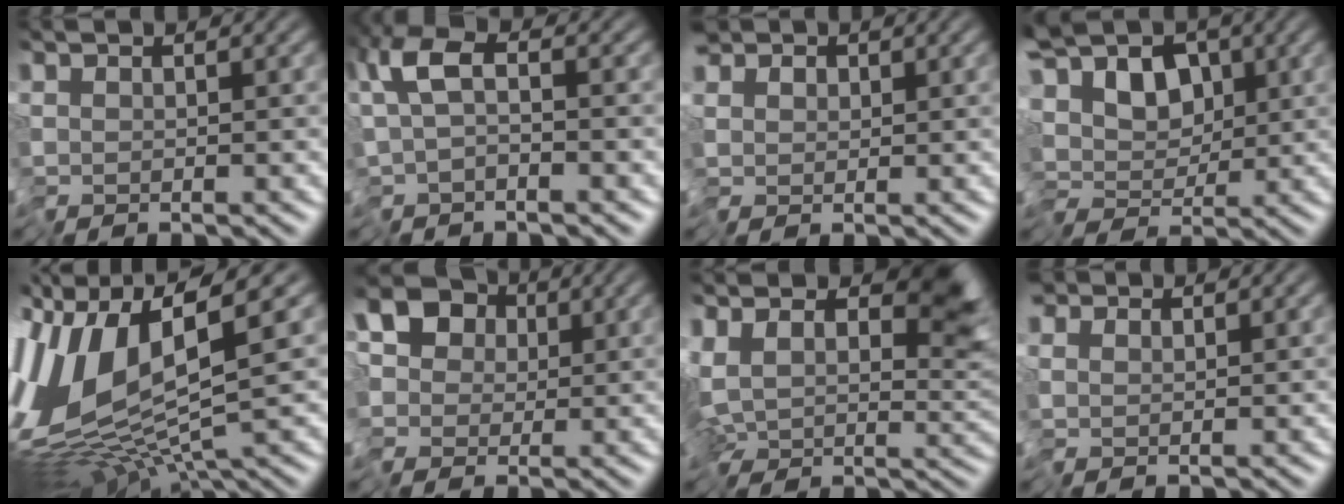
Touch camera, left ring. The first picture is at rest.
{"total": 3.4, "force": [-1.2, 1.6, 2.8], "torque": [-0.062, -0.004, -0.032]}
{"total": 2.3, "force": [0.2, 1.8, 1.4], "torque": [-0.040, 0.002, -0.001]}
{"total": 8.3, "force": [0.9, 5.5, 6.1], "torque": [-0.080, 0.012, 0.021]}
{"total": 11.3, "force": [0.0, 3.8, 10.6], "torque": [-0.228, -0.009, 0.013]}
{"total": 12.4, "force": [1.7, 10.4, 6.5], "torque": [-0.143, 0.025, -0.005]}
{"total": 9.3, "force": [3.3, 5.6, 6.7], "torque": [-0.141, -0.004, 0.060]}
{"total": 1.8, "force": [0.7, 1.3, 0.9], "torque": [-0.031, 0.005, 0.009]}